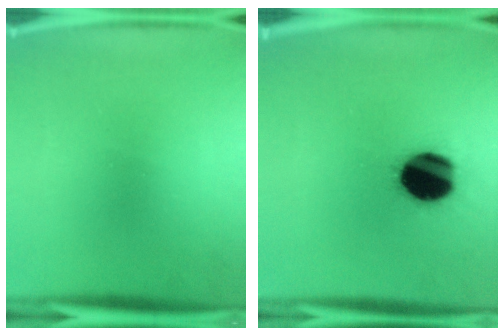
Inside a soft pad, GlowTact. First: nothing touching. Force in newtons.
{"total": 19.4}